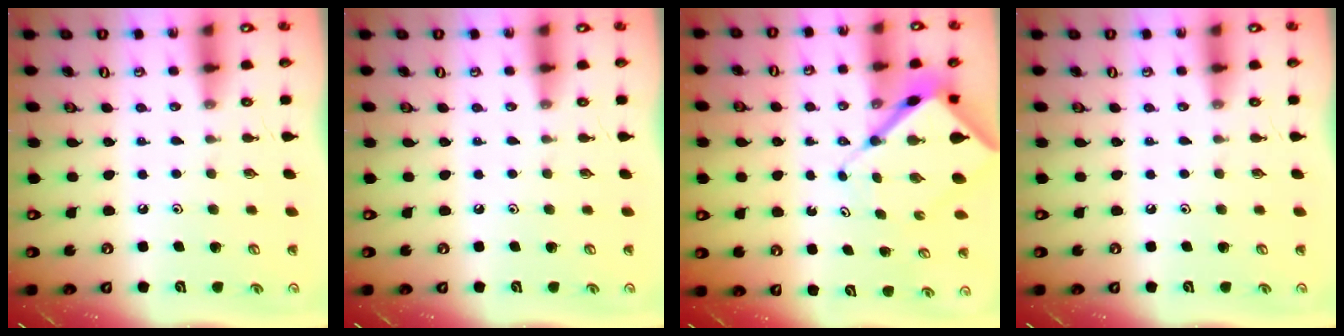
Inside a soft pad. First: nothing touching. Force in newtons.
{"total": 0.0}
{"total": 8.8, "press": 8.7, "slide": 0.8}
{"total": 0.0}